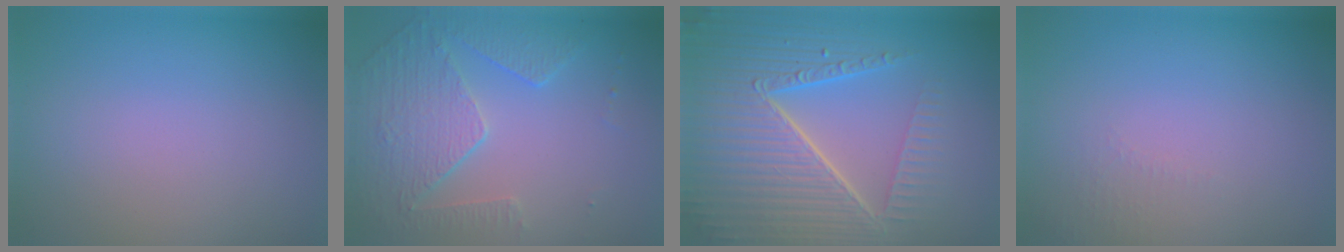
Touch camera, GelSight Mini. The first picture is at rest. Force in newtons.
{"total": 4.7, "press": 3.5, "slide": 3.1}
{"total": 8.7, "press": 6.0, "slide": 6.3}
{"total": 1.0, "press": 0.9, "slide": 0.3}